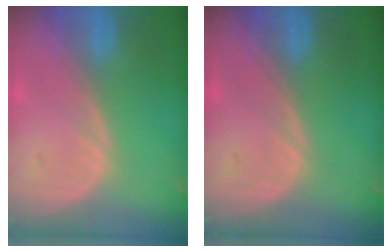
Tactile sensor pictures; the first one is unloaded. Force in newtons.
{"total": 0.0}